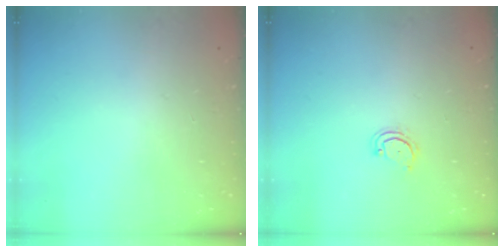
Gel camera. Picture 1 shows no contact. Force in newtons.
{"total": 3.4, "press": 3.4, "slide": 0.2}